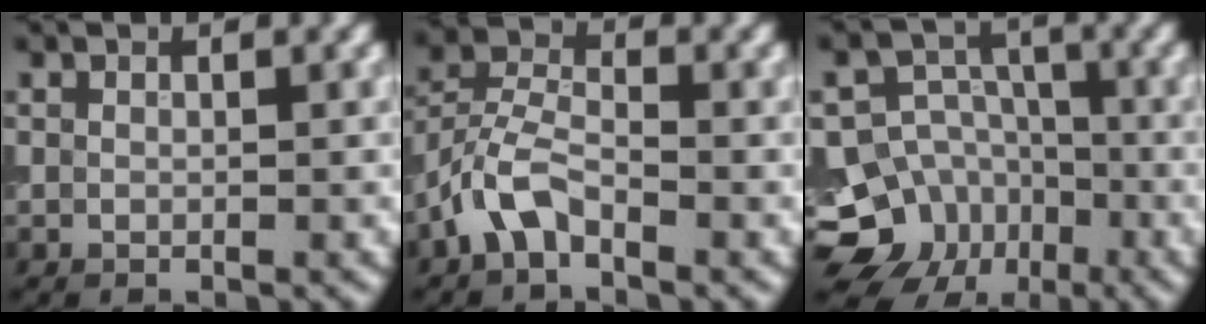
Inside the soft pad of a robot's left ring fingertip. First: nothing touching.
{"total": 3.8, "force": [-2.2, 1.7, 2.6], "torque": [-0.055, 0.013, -0.057]}
{"total": 12.4, "force": [-6.2, 10.4, 2.6], "torque": [-0.040, -0.028, -0.116]}